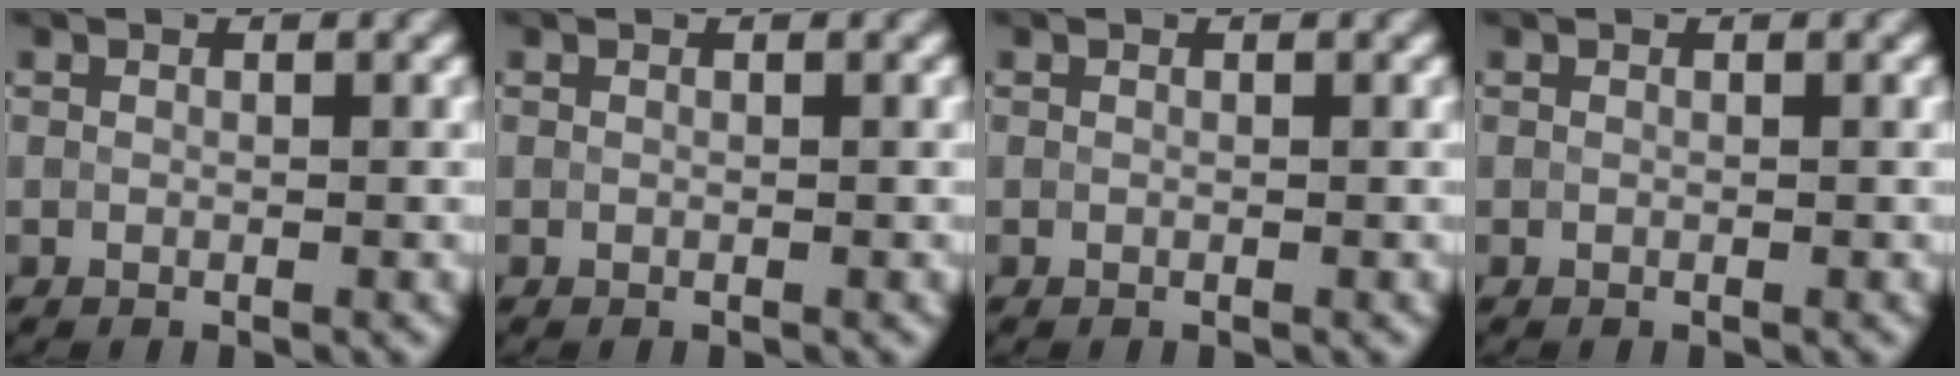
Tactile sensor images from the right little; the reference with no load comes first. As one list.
[{"total": 0.0}, {"total": 0.0}, {"total": 0.0}]